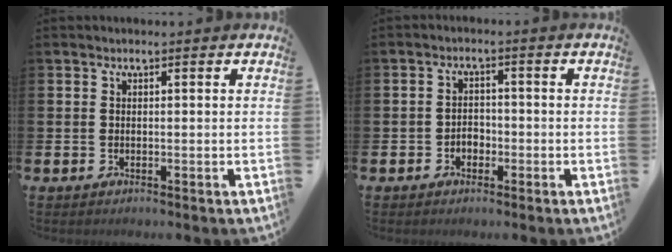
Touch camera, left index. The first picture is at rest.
{"total": 2.1, "force": [-1.1, 1.6, 0.7], "torque": [-0.016, 0.004, -0.026]}